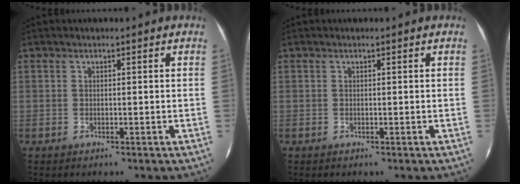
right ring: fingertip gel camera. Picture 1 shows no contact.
{"total": 0.0}